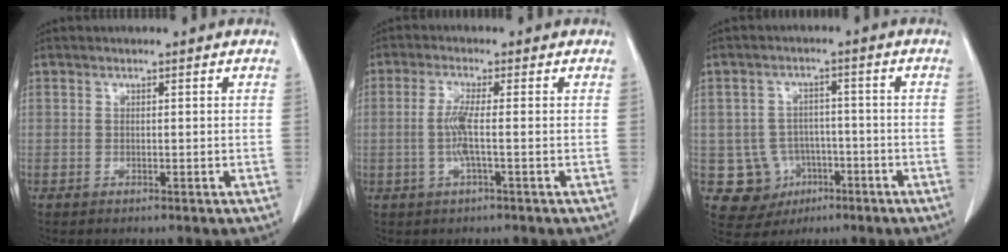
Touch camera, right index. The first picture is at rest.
{"total": 3.9, "force": [-0.5, 0.0, 3.9], "torque": [-0.086, -0.003, -0.012]}
{"total": 7.6, "force": [-2.2, 7.2, 1.2], "torque": [-0.025, 0.012, -0.022]}